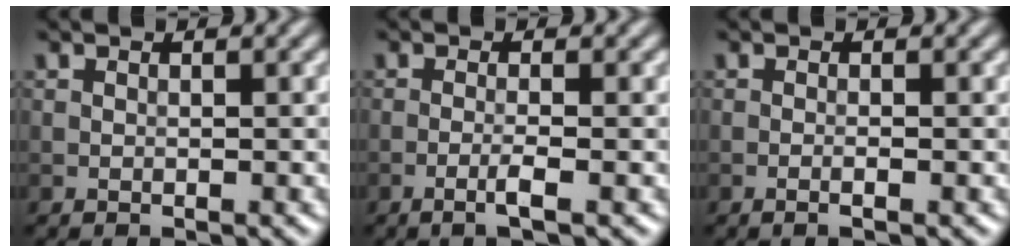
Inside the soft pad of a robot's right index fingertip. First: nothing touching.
{"total": 1.8, "force": [-0.7, 0.2, 1.7], "torque": [-0.028, 0.004, -0.021]}
{"total": 0.9, "force": [-0.4, 0.1, 0.9], "torque": [-0.013, -0.001, -0.010]}